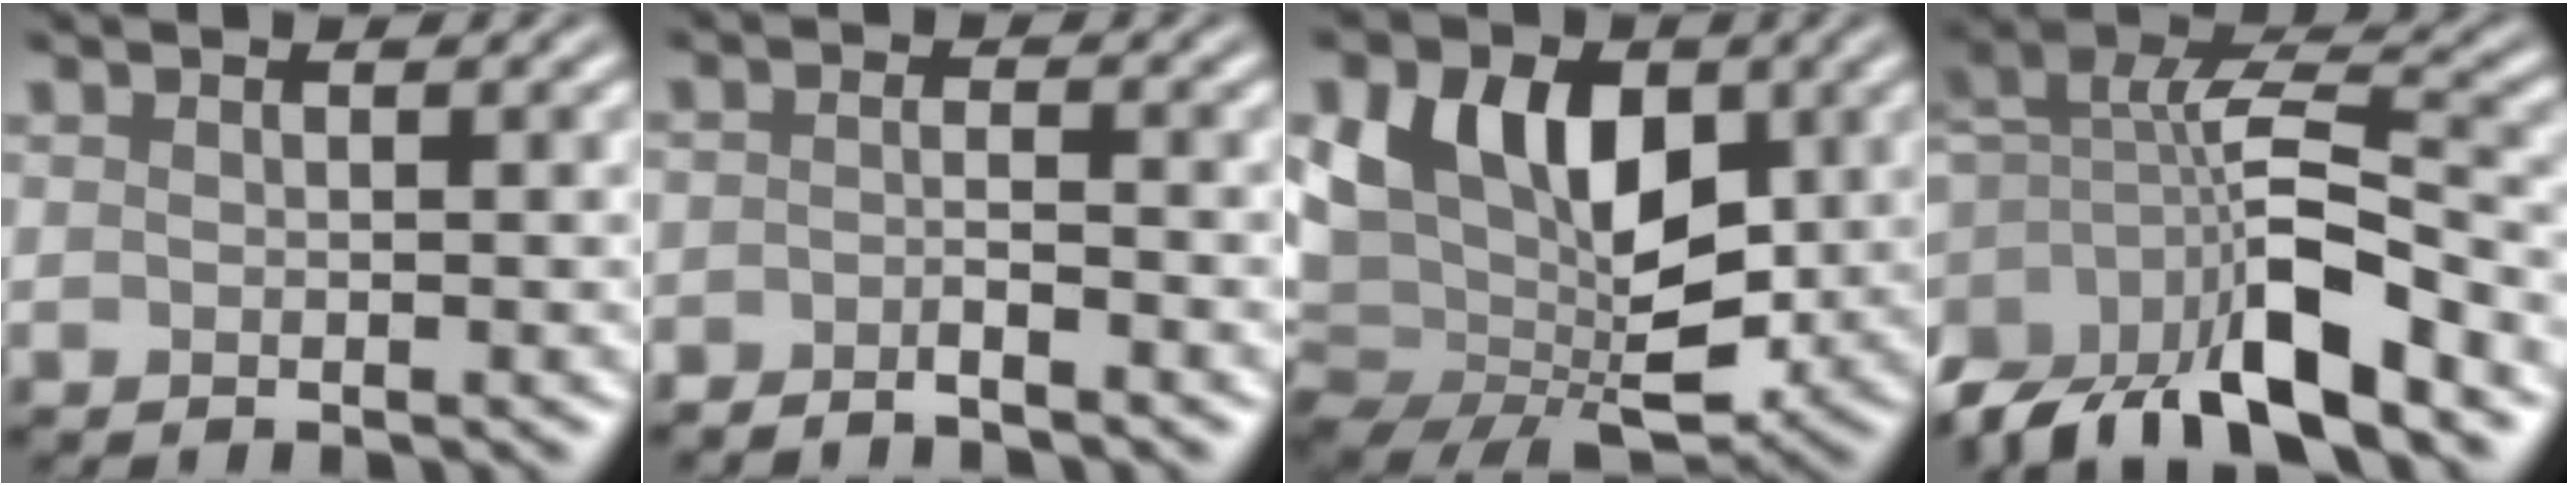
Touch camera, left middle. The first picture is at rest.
{"total": 1.7, "force": [-1.5, 0.2, 0.9], "torque": [-0.015, -0.004, -0.031]}
{"total": 10.8, "force": [1.2, 7.5, 7.7], "torque": [-0.128, -0.002, 0.016]}
{"total": 10.7, "force": [-5.4, 3.9, 8.4], "torque": [-0.147, 0.010, -0.111]}